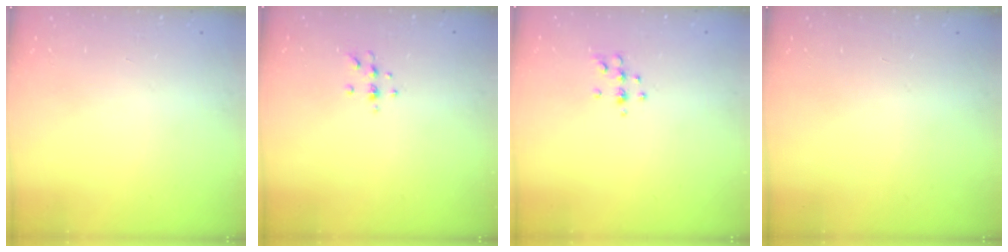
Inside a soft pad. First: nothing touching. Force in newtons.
{"total": 4.3, "press": 4.0, "slide": 1.4}
{"total": 4.8, "press": 4.4, "slide": 1.8}
{"total": 0.0}